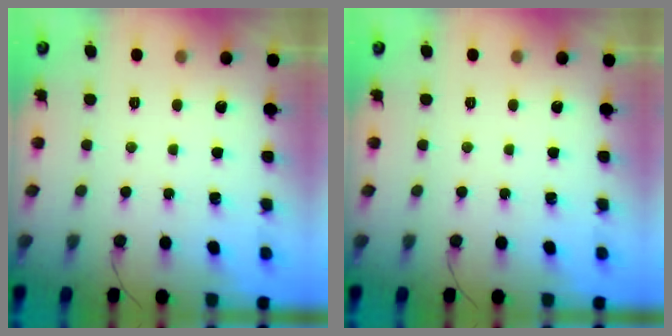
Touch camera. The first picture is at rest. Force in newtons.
{"total": 0.0}